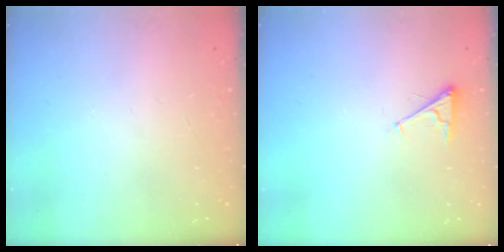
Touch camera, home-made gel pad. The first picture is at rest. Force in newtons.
{"total": 3.6, "press": 3.6, "slide": 0.5}